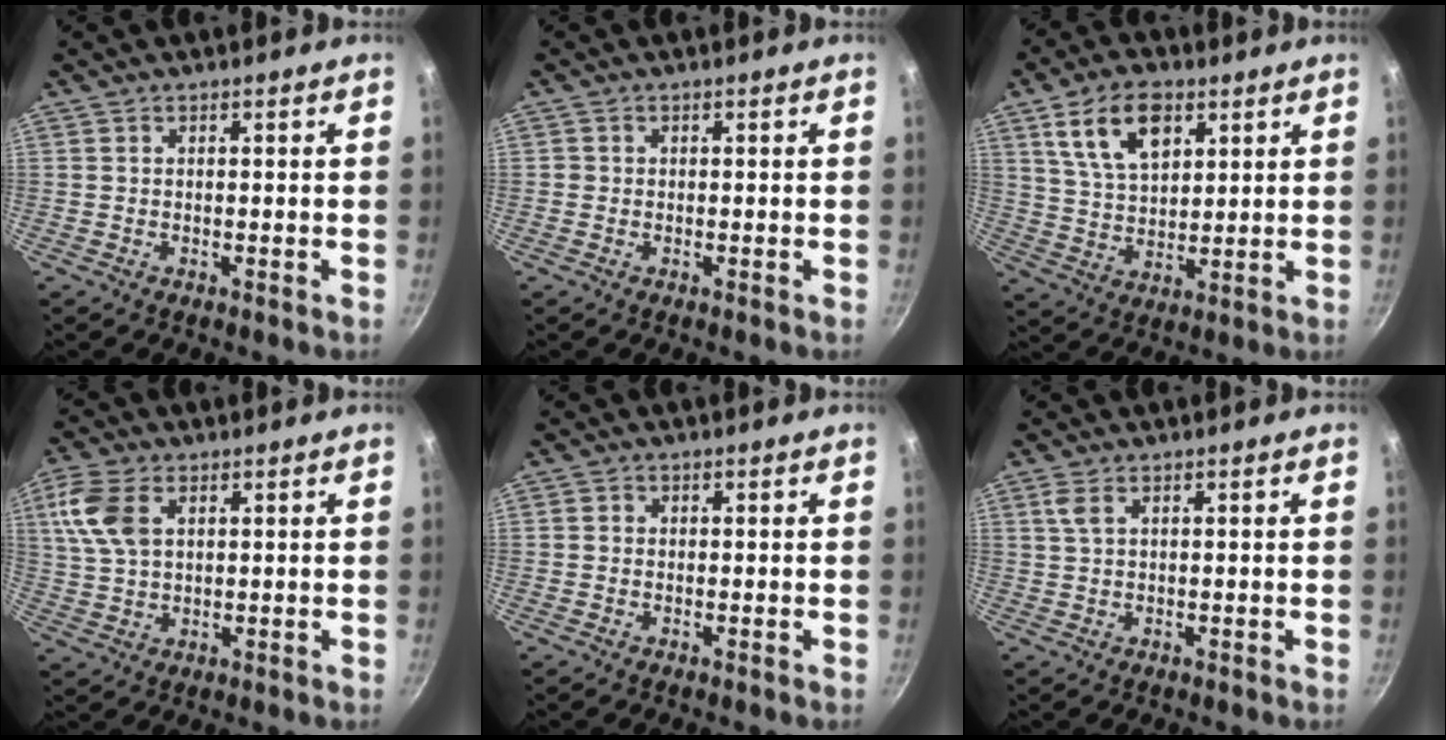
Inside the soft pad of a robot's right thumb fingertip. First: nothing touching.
{"total": 0.6, "force": [-0.1, 0.6, 0.1], "torque": [-0.001, 0.000, -0.005]}
{"total": 12.0, "force": [5.6, 6.9, 8.2], "torque": [-0.125, -0.016, 0.105]}
{"total": 9.0, "force": [2.9, 5.5, 6.5], "torque": [-0.135, 0.002, 0.054]}
{"total": 0.9, "force": [-0.2, 0.9, 0.3], "torque": [-0.003, 0.003, -0.006]}
{"total": 2.1, "force": [0.9, 0.8, 1.7], "torque": [-0.036, -0.001, 0.020]}